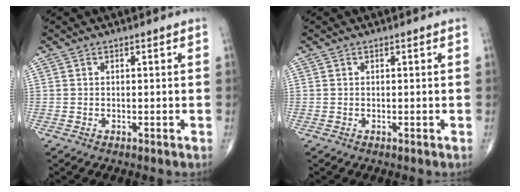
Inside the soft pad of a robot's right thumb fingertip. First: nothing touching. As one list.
[{"total": 0.0}]